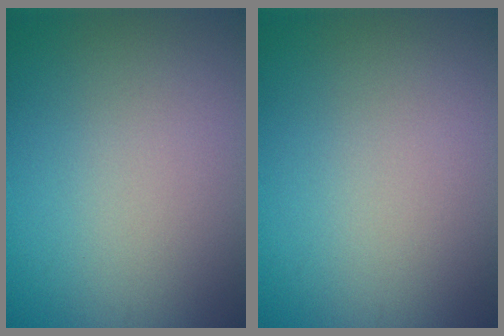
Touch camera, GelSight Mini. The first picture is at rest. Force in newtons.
{"total": 0.0}